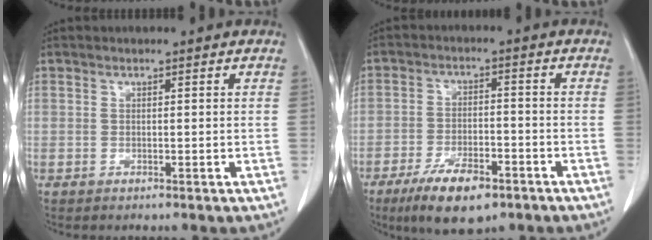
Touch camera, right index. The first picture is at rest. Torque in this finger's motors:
{"motor_torque": [1.15, -0.97, 0.16, 0.06]}